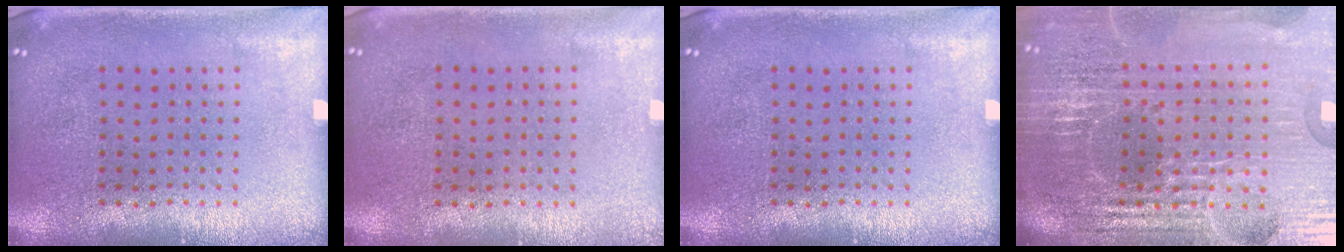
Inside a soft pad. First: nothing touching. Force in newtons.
{"total": 0.0}
{"total": 0.0}
{"total": 6.8, "press": 5.9, "slide": 3.4}